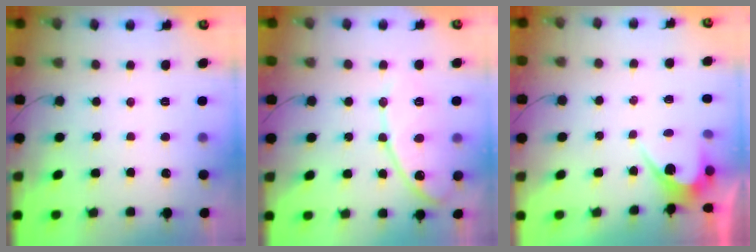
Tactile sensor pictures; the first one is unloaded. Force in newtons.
{"total": 13.4, "press": 13.3, "slide": 1.1}
{"total": 3.5, "press": 3.5, "slide": 0.2}